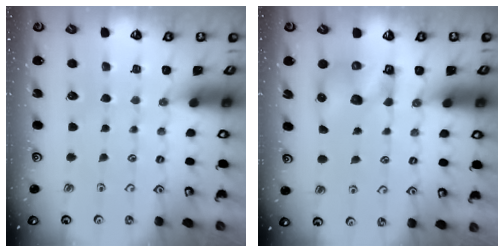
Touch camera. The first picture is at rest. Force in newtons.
{"total": 9.3, "press": 9.3, "slide": 0.7}